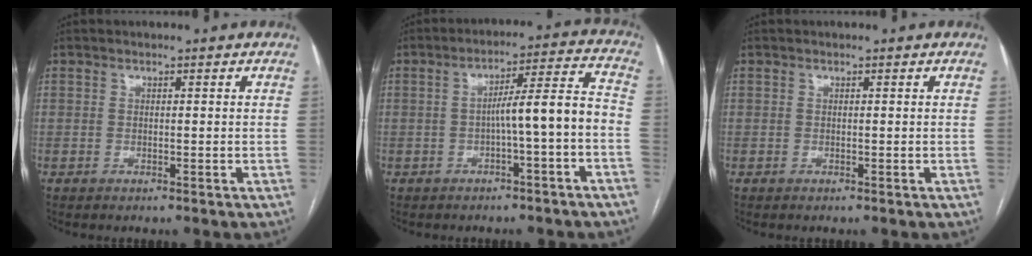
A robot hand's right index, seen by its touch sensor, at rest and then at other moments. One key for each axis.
{"total": 9.9, "fx": -2.4, "fy": -0.9, "fz": 9.6, "tx": -0.140, "ty": 0.031, "tz": -0.036}
{"total": 0.0}